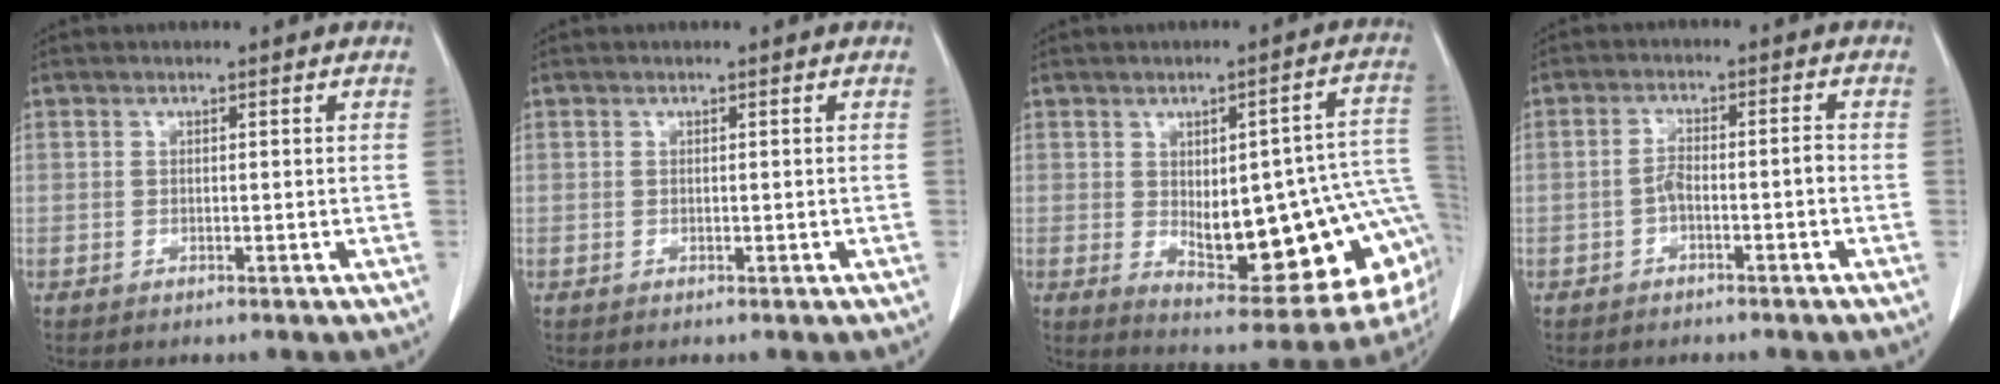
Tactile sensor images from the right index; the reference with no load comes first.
{"total": 0.0}
{"total": 20.7, "force": [-2.3, 6.5, 19.5], "torque": [-0.184, 0.023, 0.001]}
{"total": 3.4, "force": [-1.1, 0.7, 3.1], "torque": [-0.053, 0.009, -0.020]}